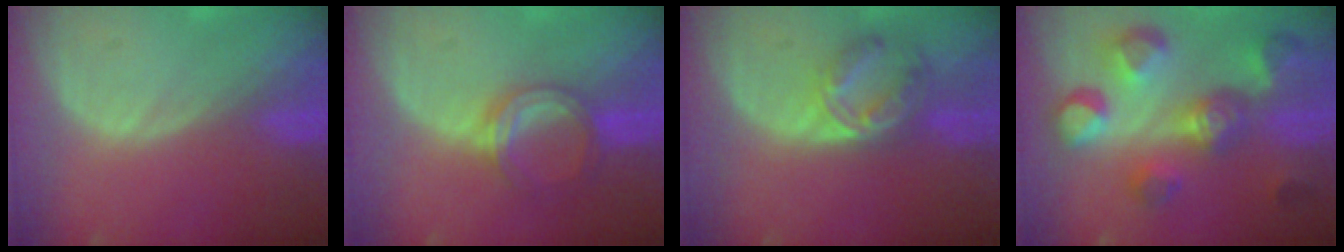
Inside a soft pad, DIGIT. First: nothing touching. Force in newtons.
{"total": 5.2, "press": 5.0, "slide": 1.5}
{"total": 6.8, "press": 6.0, "slide": 3.4}
{"total": 11.0, "press": 9.9, "slide": 4.8}